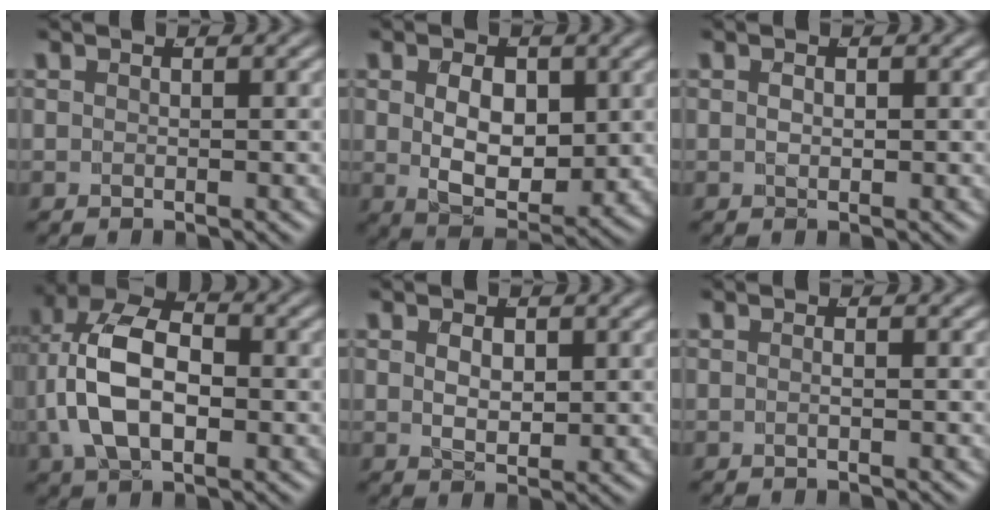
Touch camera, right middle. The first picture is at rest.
{"total": 6.2, "force": [0.1, 3.5, 5.1], "torque": [-0.077, -0.028, 0.015]}
{"total": 1.0, "force": [0.0, 0.6, 0.8], "torque": [-0.012, -0.005, 0.004]}
{"total": 8.8, "force": [0.6, 5.9, 6.5], "torque": [-0.145, -0.016, 0.018]}
{"total": 2.2, "force": [0.4, 1.1, 1.9], "torque": [-0.029, -0.019, 0.021]}
{"total": 0.5, "force": [-0.3, 0.0, 0.4], "torque": [-0.008, -0.002, -0.006]}